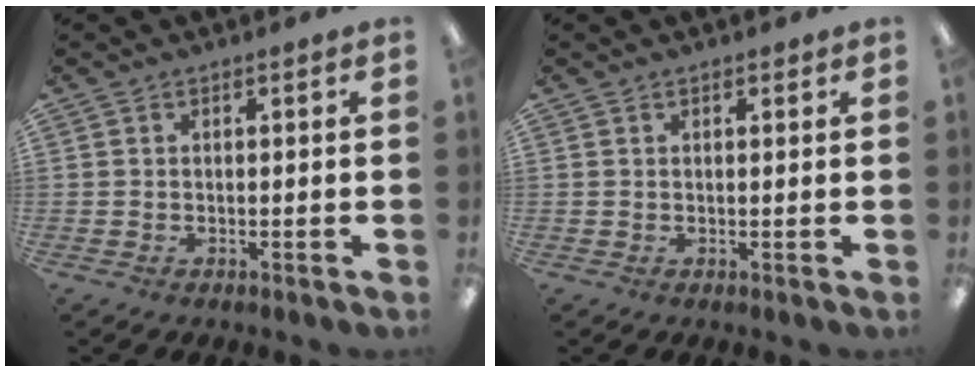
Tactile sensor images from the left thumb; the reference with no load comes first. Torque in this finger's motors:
{"motor_torque": [-0.12, -0.04, -0.15, 0.05, -0.01]}